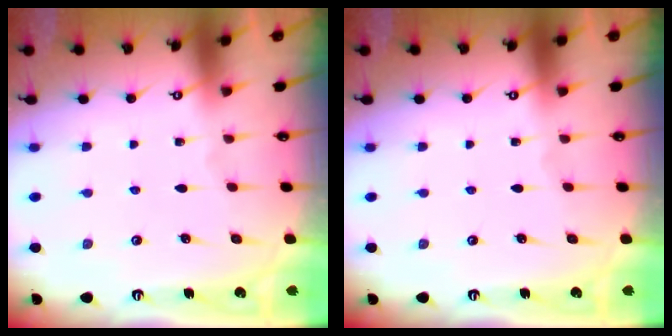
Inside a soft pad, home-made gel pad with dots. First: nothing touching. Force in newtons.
{"total": 0.0}